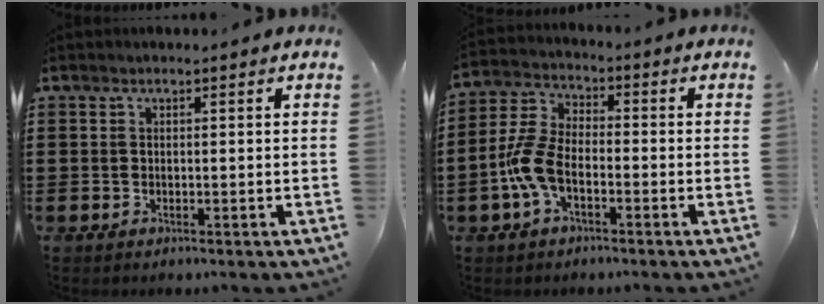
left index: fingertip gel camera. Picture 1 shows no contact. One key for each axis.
{"total": 7.1, "fx": -2.7, "fy": 3.7, "fz": 5.5, "tx": -0.148, "ty": -0.001, "tz": -0.060}